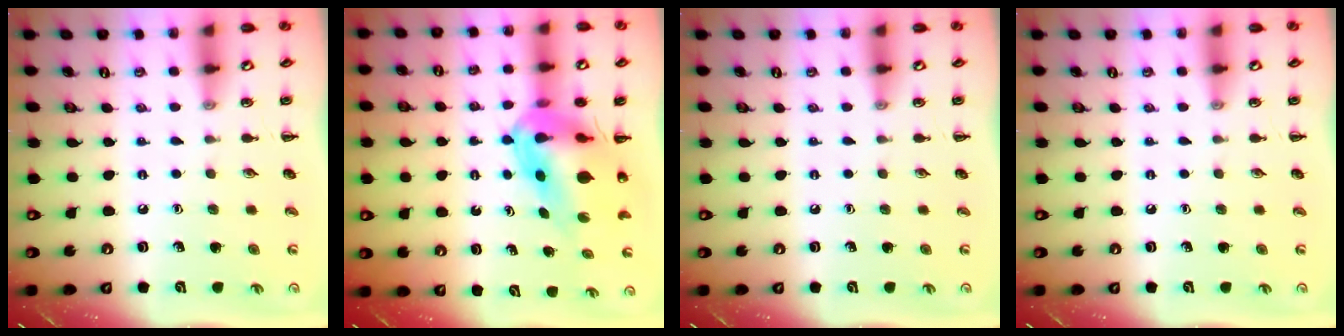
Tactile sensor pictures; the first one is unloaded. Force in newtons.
{"total": 10.6, "press": 10.1, "slide": 3.2}
{"total": 0.0}
{"total": 0.0}